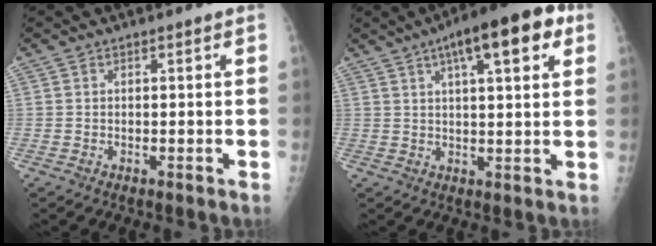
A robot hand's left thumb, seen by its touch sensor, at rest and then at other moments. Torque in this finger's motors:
{"motor_torque": [1.76, 1.44, 0.99, -0.33, 0.12]}